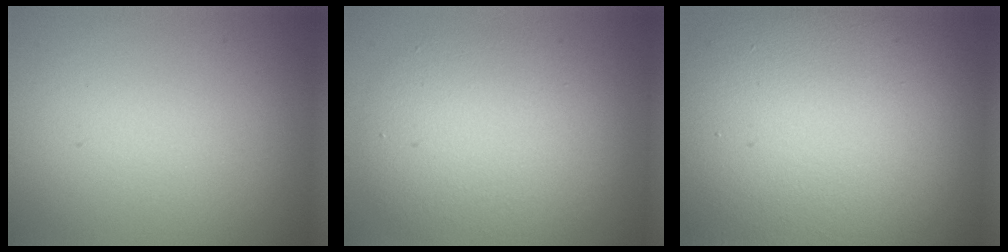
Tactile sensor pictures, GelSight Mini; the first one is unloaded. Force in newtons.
{"total": 6.2, "press": 6.2, "slide": 0.3}
{"total": 16.9, "press": 16.8, "slide": 1.0}